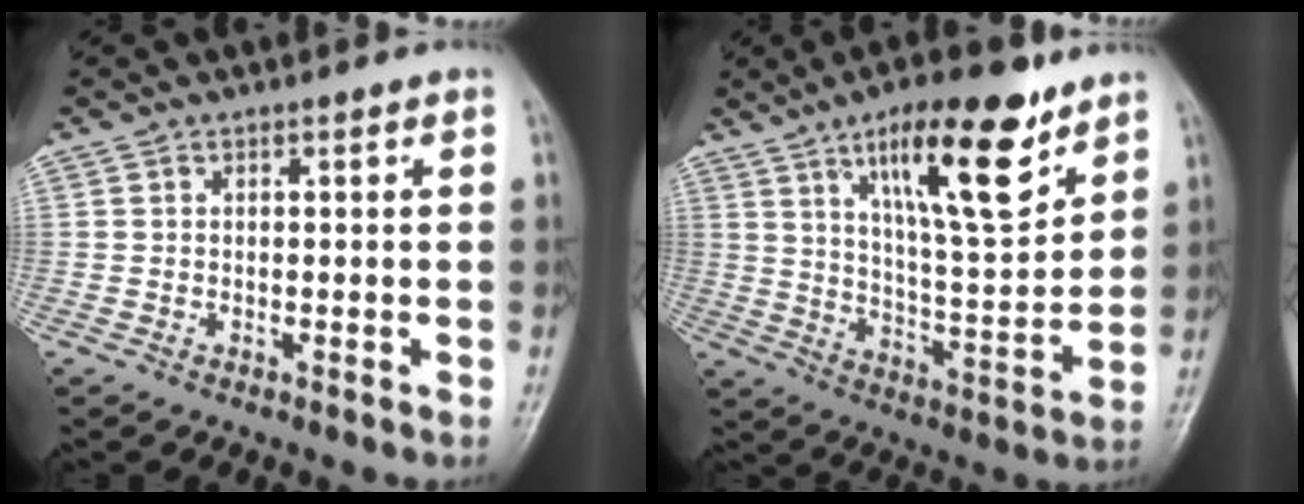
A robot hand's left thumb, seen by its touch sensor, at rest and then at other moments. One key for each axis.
{"total": 17.9, "fx": 10.4, "fy": 5.2, "fz": 13.6, "tx": -0.190, "ty": -0.055, "tz": 0.174}